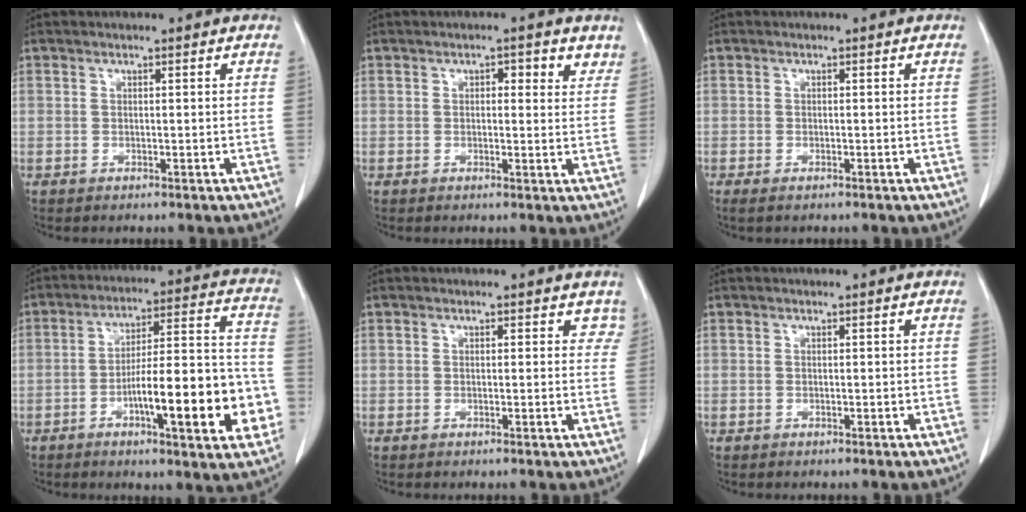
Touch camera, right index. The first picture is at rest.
{"total": 3.9, "force": [1.9, 2.0, 2.8], "torque": [-0.023, 0.007, 0.018]}
{"total": 1.1, "force": [-0.6, 0.3, 0.8], "torque": [-0.015, -0.002, -0.010]}
{"total": 18.4, "force": [-5.7, 3.2, 17.2], "torque": [-0.232, 0.020, -0.079]}
{"total": 2.1, "force": [1.3, 1.5, 0.8], "torque": [0.014, -0.001, -0.001]}
{"total": 0.0}